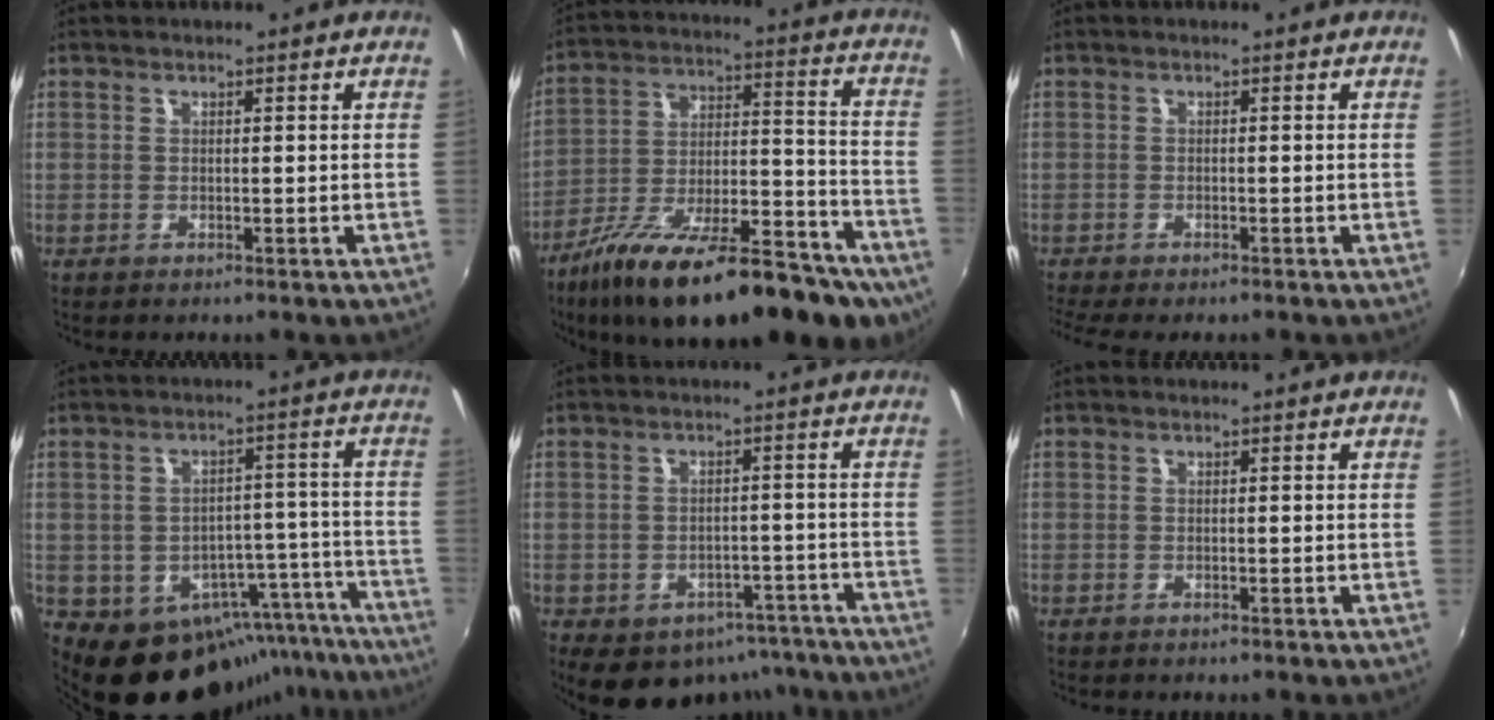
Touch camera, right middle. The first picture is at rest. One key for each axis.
{"total": 28.2, "fx": -18.0, "fy": 9.8, "fz": 19.4, "tx": -0.305, "ty": -0.030, "tz": -0.268}
{"total": 4.7, "fx": -4.1, "fy": 0.7, "fz": 2.3, "tx": -0.059, "ty": -0.028, "tz": -0.072}
{"total": 16.5, "fx": -12.2, "fy": 9.9, "fz": 4.9, "tx": -0.076, "ty": 0.039, "tz": -0.127}
{"total": 12.8, "fx": -8.8, "fy": 8.0, "fz": 4.9, "tx": -0.098, "ty": 0.003, "tz": -0.091}
{"total": 0.5, "fx": -0.5, "fy": 0.2, "fz": 0.1, "tx": -0.002, "ty": -0.004, "tz": -0.010}